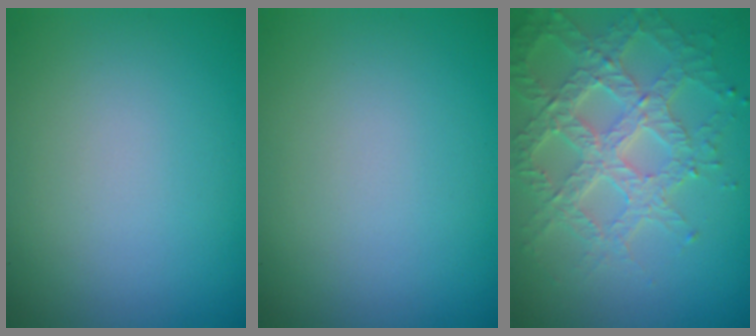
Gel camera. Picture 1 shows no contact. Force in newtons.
{"total": 0.0}
{"total": 6.4, "press": 5.0, "slide": 4.0}